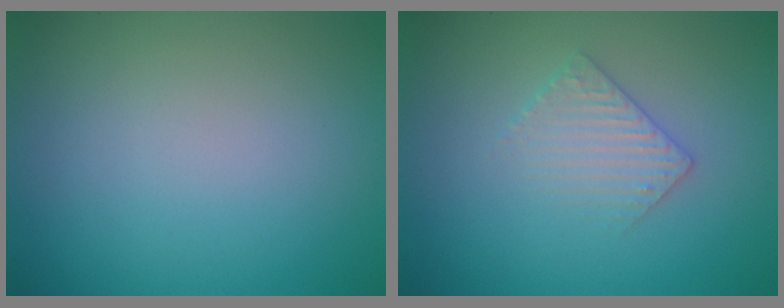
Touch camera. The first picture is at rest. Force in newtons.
{"total": 2.2, "press": 2.2, "slide": 0.5}